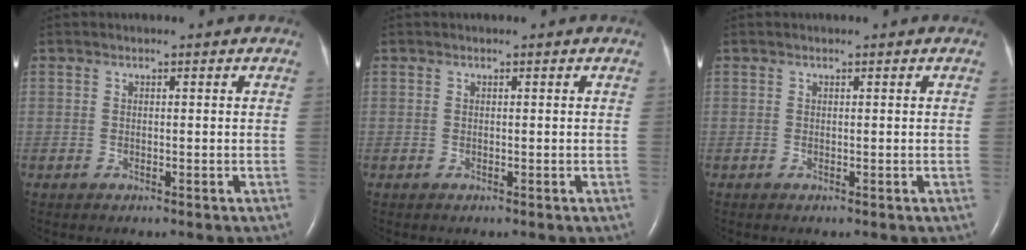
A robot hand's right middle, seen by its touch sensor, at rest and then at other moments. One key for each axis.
{"total": 0.0}
{"total": 0.0}